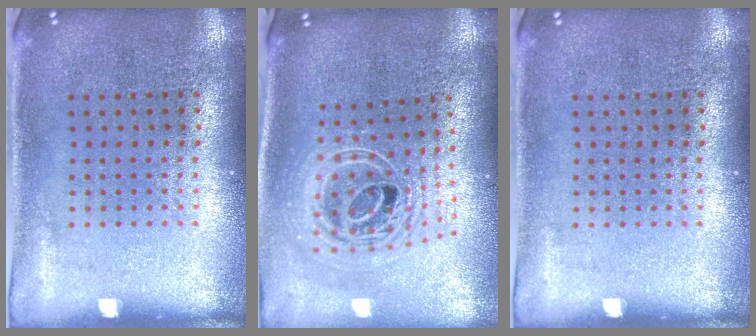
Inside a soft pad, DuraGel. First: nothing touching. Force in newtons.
{"total": 2.5, "press": 1.9, "slide": 1.7}
{"total": 0.0}